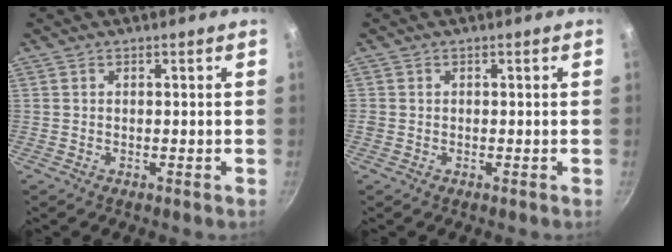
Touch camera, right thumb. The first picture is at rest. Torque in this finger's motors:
{"motor_torque": [-0.33, 0.55, 0.23, 0.54, 0.00]}